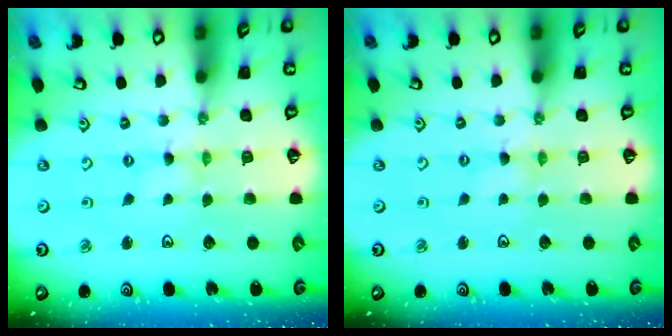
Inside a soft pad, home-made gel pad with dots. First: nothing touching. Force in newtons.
{"total": 0.5, "press": 0.5, "slide": 0.1}